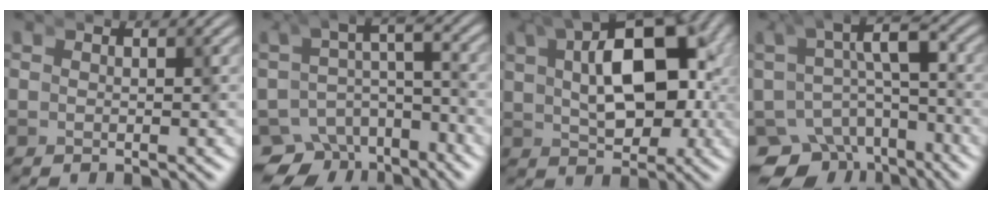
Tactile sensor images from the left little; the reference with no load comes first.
{"total": 7.7, "force": [-5.4, 4.6, 2.9], "torque": [-0.034, -0.034, -0.088]}
{"total": 8.4, "force": [1.5, 4.4, 7.0], "torque": [-0.115, -0.010, 0.025]}
{"total": 8.1, "force": [-4.8, 5.3, 3.8], "torque": [-0.065, -0.042, -0.072]}